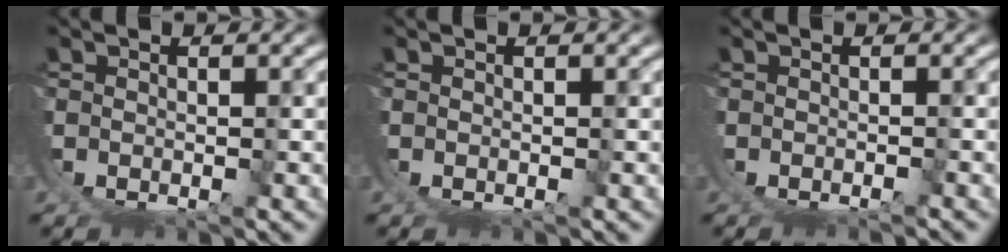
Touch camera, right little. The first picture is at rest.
{"total": 0.0}
{"total": 1.7, "force": [-1.6, 0.5, 0.4], "torque": [-0.009, -0.002, -0.023]}